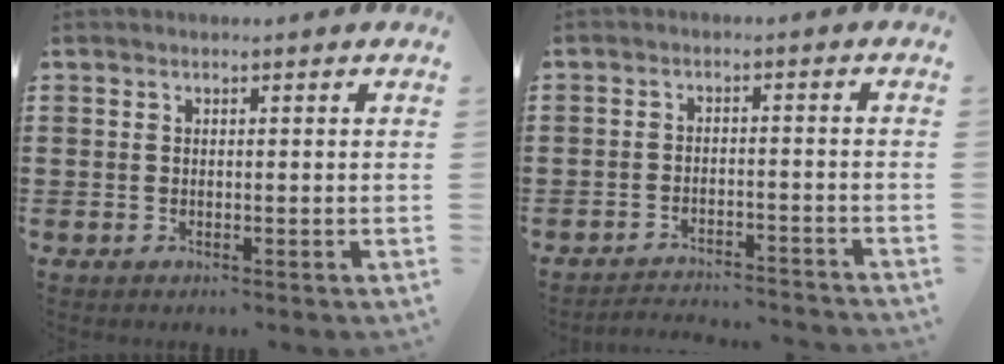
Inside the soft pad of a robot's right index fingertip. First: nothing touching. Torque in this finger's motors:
{"motor_torque": [0.07, 0.95, -1.05, -0.21]}